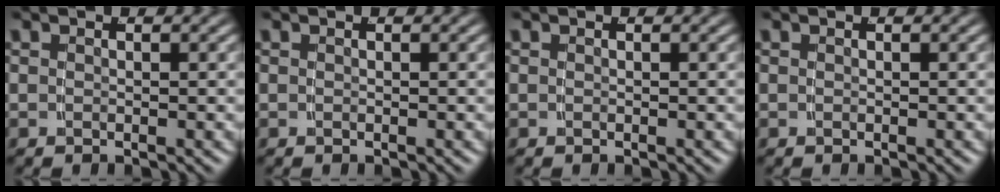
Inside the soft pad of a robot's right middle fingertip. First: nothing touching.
{"total": 0.0}
{"total": 0.0}
{"total": 0.0}